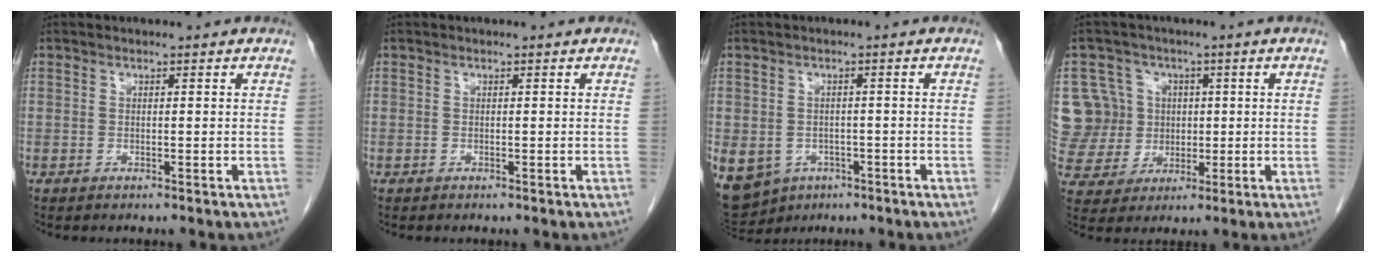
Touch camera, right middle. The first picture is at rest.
{"total": 0.0}
{"total": 19.0, "force": [-8.6, 15.2, 7.5], "torque": [-0.255, -0.010, -0.112]}
{"total": 10.6, "force": [2.1, 10.3, 1.5], "torque": [-0.050, 0.042, 0.055]}